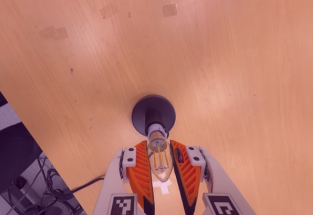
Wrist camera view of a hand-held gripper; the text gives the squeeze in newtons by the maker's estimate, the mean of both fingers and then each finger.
{"total": 12.0, "left": 12.4, "right": 11.6}